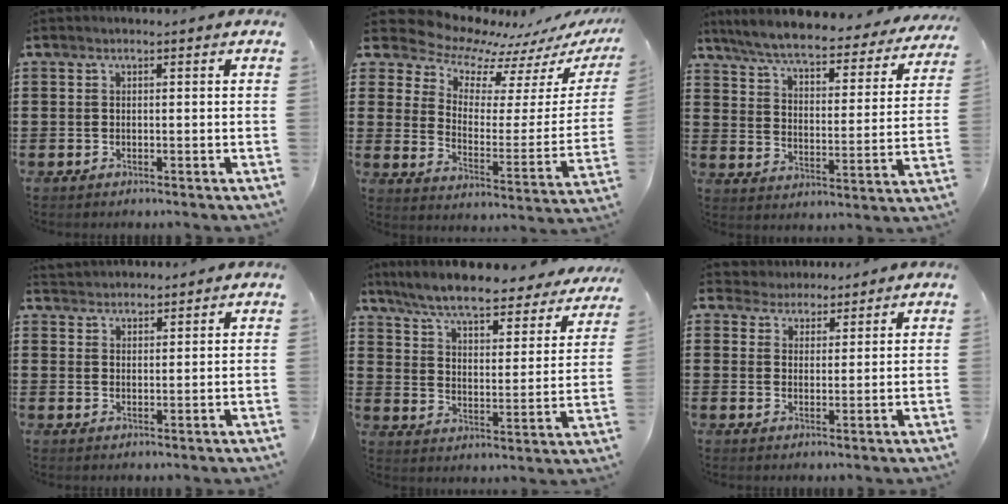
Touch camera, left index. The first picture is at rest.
{"total": 8.5, "force": [8.0, 2.5, 1.6], "torque": [-0.066, -0.070, 0.136]}
{"total": 6.4, "force": [5.8, 0.5, 2.7], "torque": [-0.079, -0.037, 0.098]}
{"total": 2.3, "force": [2.3, 0.3, -0.5], "torque": [0.002, -0.003, 0.045]}
{"total": 7.4, "force": [6.6, 0.5, 3.4], "torque": [-0.095, -0.043, 0.110]}
{"total": 3.5, "force": [3.1, 1.7, -0.2], "torque": [-0.014, 0.001, 0.057]}